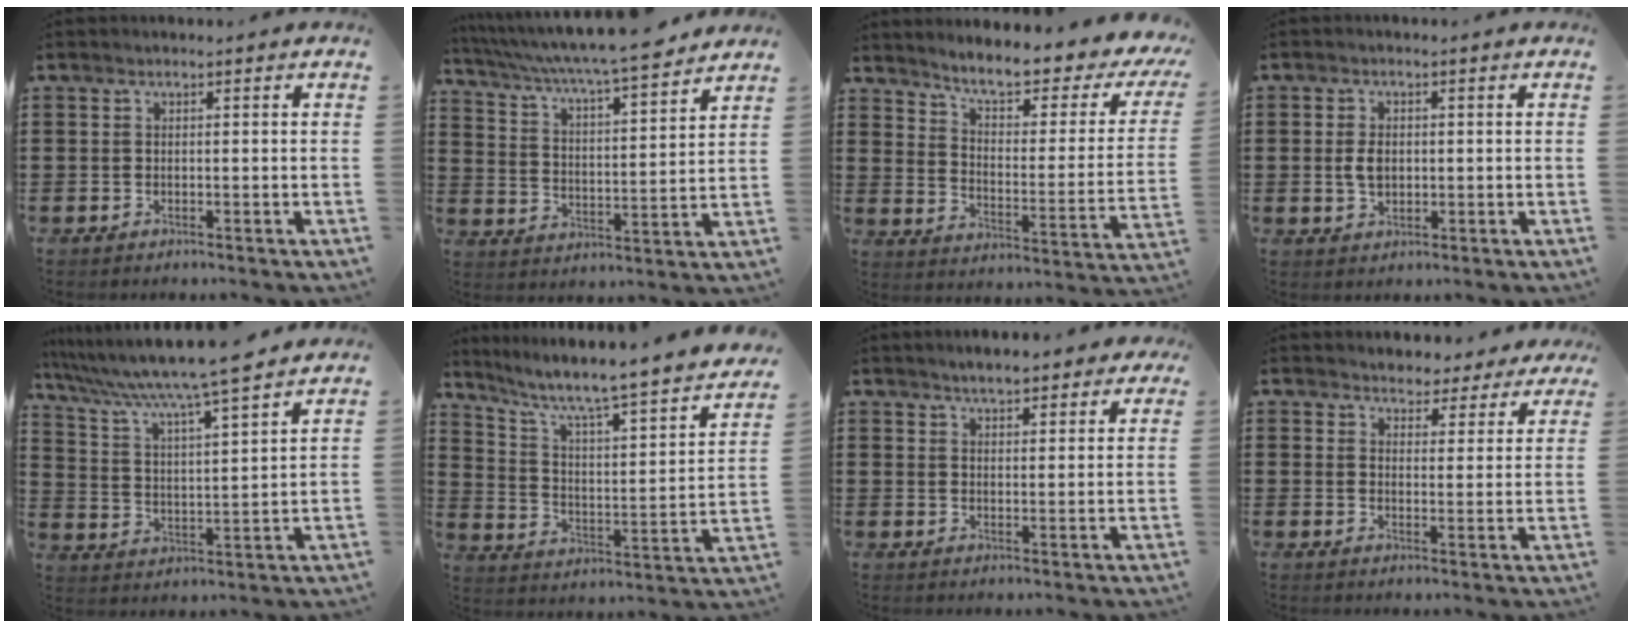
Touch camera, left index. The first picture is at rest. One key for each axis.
{"total": 5.8, "fx": 5.2, "fy": -0.2, "fz": 2.5, "tx": -0.073, "ty": -0.038, "tz": 0.081}
{"total": 6.1, "fx": 5.0, "fy": 0.4, "fz": 3.5, "tx": -0.082, "ty": -0.040, "tz": 0.076}
{"total": 3.3, "fx": 0.2, "fy": 2.1, "fz": 2.6, "tx": -0.060, "ty": 0.003, "tz": 0.000}
{"total": 7.1, "fx": 6.3, "fy": -0.8, "fz": 3.2, "tx": -0.091, "ty": -0.050, "tz": 0.099}
{"total": 5.3, "fx": 3.9, "fy": 0.3, "fz": 3.5, "tx": -0.089, "ty": -0.046, "tz": 0.053}
{"total": 3.9, "fx": 3.5, "fy": 0.9, "fz": 1.4, "tx": -0.038, "ty": 0.002, "tz": 0.065}
{"total": 3.8, "fx": 3.6, "fy": 1.3, "fz": 0.0, "tx": -0.010, "ty": -0.014, "tz": 0.064}